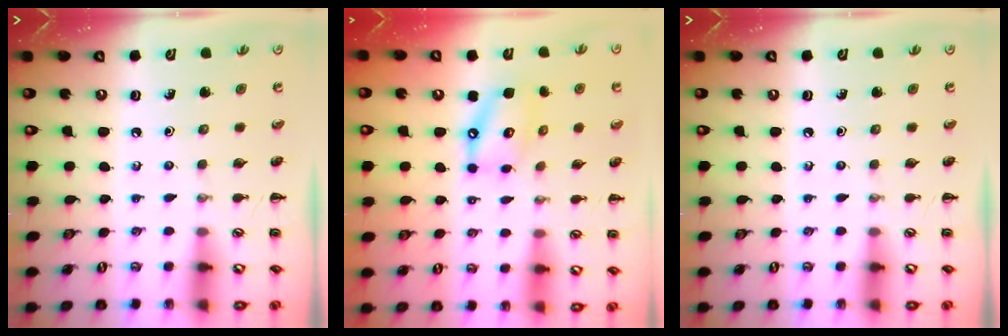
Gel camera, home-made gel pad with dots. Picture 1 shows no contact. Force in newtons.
{"total": 11.5, "press": 11.2, "slide": 2.2}
{"total": 0.0}